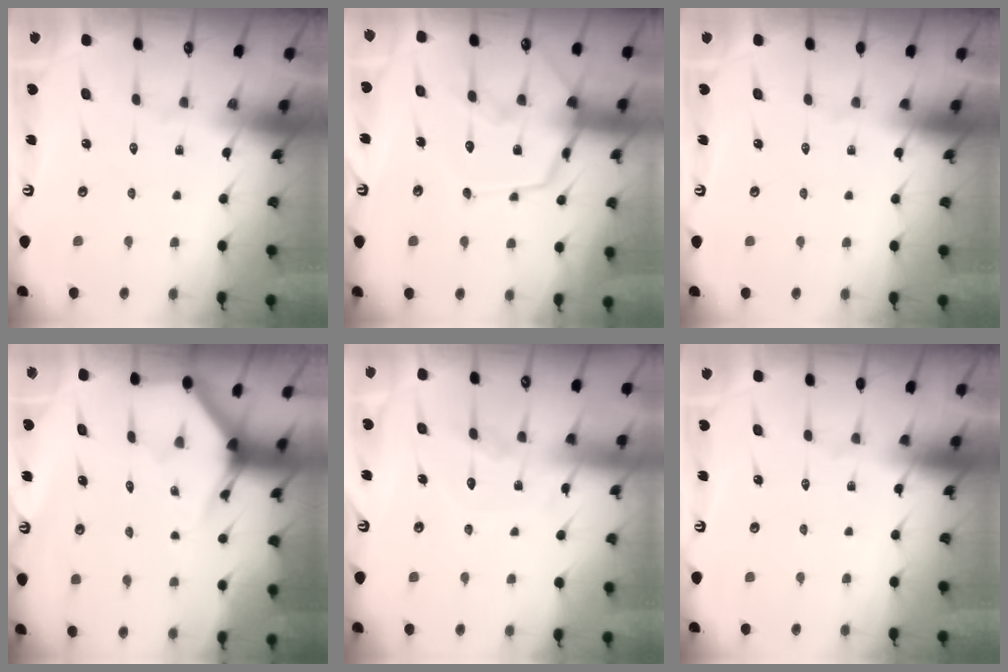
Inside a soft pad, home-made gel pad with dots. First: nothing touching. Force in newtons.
{"total": 12.9, "press": 12.9, "slide": 1.0}
{"total": 0.0}
{"total": 3.9, "press": 3.8, "slide": 0.4}
{"total": 7.3, "press": 7.2, "slide": 0.7}
{"total": 0.0}